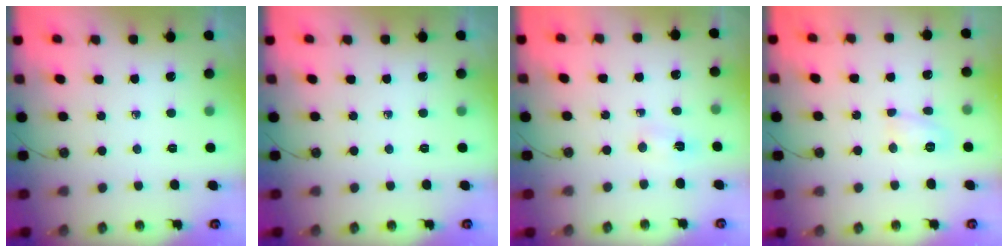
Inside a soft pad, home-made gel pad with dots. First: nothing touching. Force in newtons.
{"total": 0.0}
{"total": 2.0, "press": 1.5, "slide": 1.3}
{"total": 5.8, "press": 5.8, "slide": 0.5}